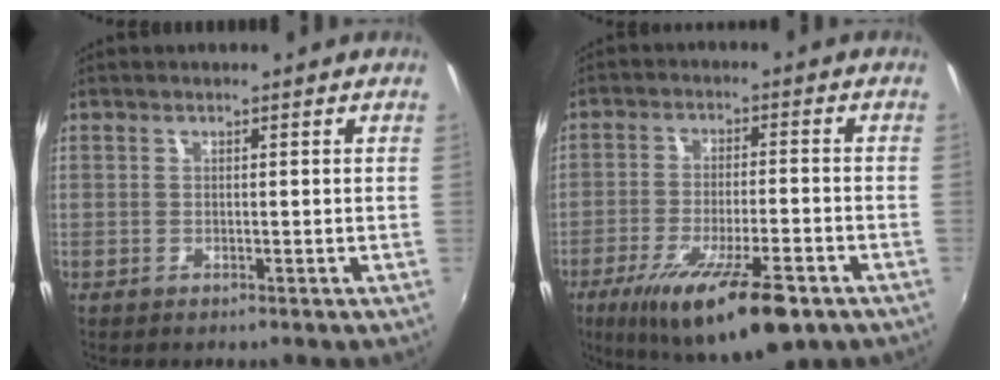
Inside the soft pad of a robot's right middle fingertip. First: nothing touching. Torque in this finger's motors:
{"motor_torque": [1.56, -0.58, 0.69, 0.21]}